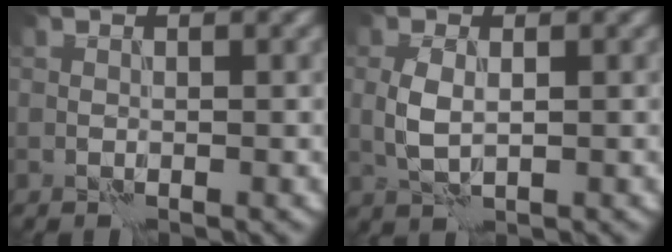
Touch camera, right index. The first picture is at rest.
{"total": 2.4, "force": [0.2, 1.4, 1.9], "torque": [-0.050, -0.001, 0.008]}